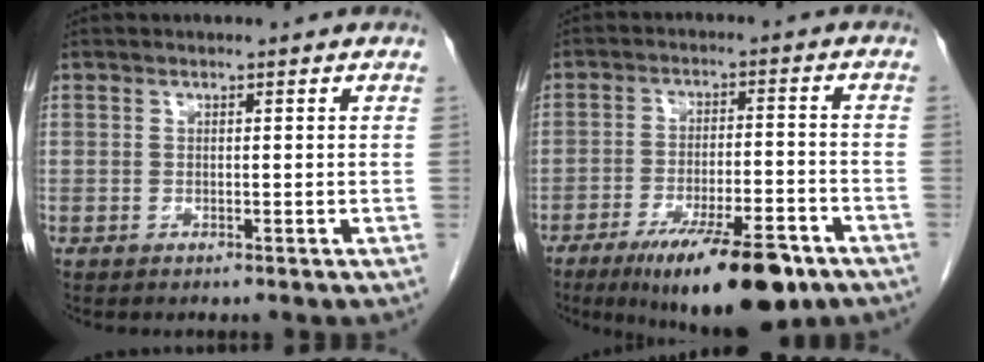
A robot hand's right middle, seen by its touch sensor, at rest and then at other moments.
{"total": 15.1, "force": [-10.0, 3.2, 10.9], "torque": [-0.147, -0.020, -0.158]}